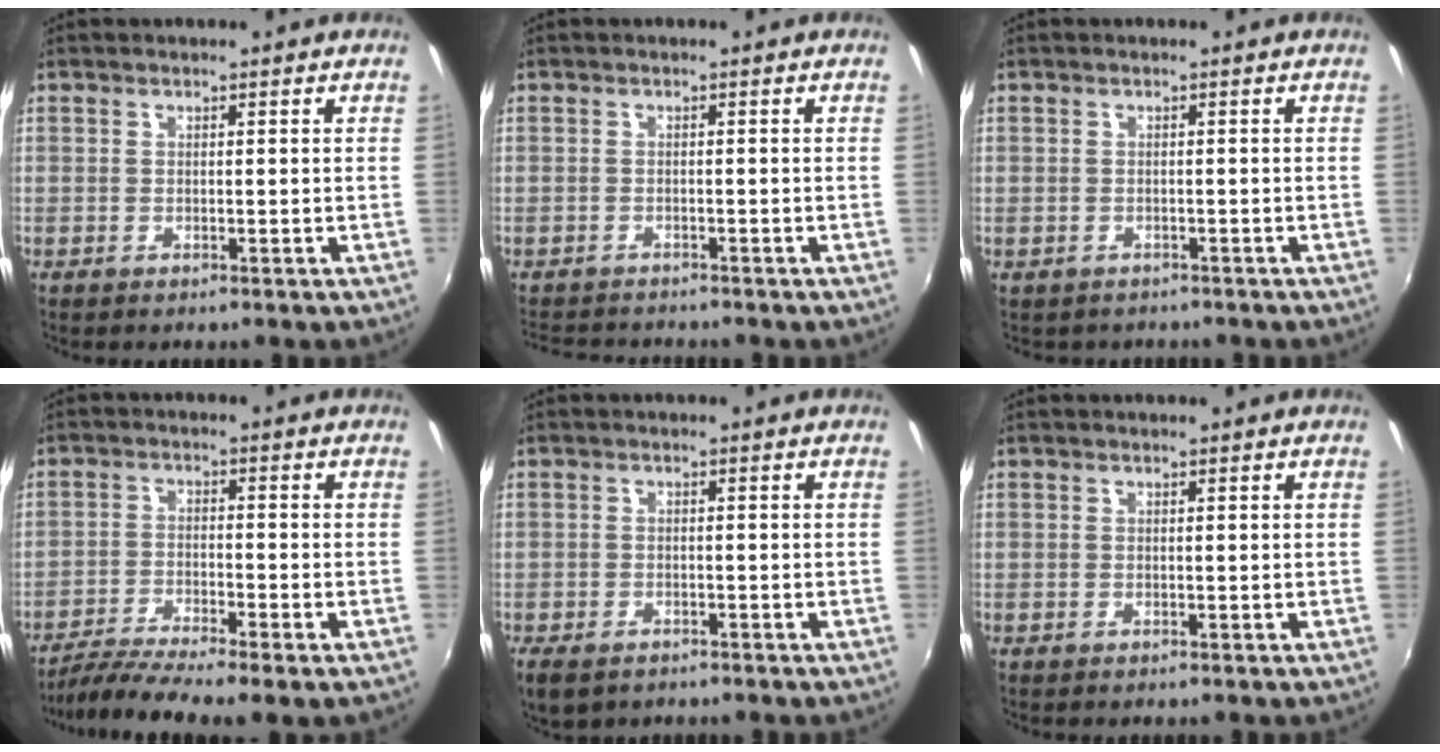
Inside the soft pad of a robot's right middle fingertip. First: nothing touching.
{"total": 5.3, "force": [-5.1, 0.9, 1.3], "torque": [-0.039, -0.018, -0.084]}
{"total": 1.8, "force": [-1.0, 1.5, 0.1], "torque": [-0.007, 0.000, -0.012]}
{"total": 8.5, "force": [-7.1, 0.1, 4.7], "torque": [-0.106, -0.021, -0.126]}
{"total": 6.0, "force": [-4.0, 3.0, 3.2], "torque": [-0.078, -0.025, -0.069]}
{"total": 0.0}